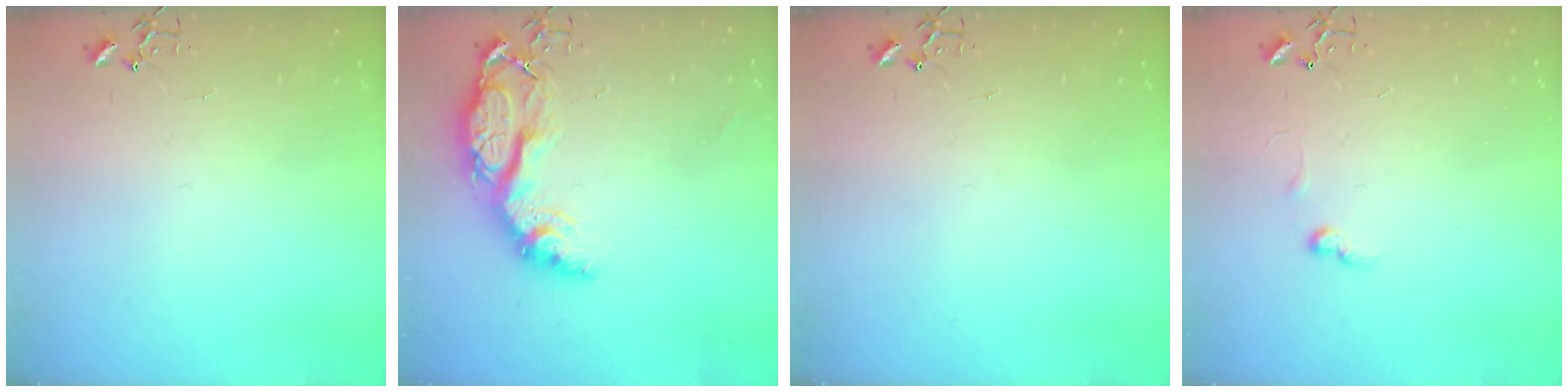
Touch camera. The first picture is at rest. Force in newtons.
{"total": 15.4, "press": 15.3, "slide": 1.2}
{"total": 0.0}
{"total": 5.5, "press": 5.5, "slide": 0.8}